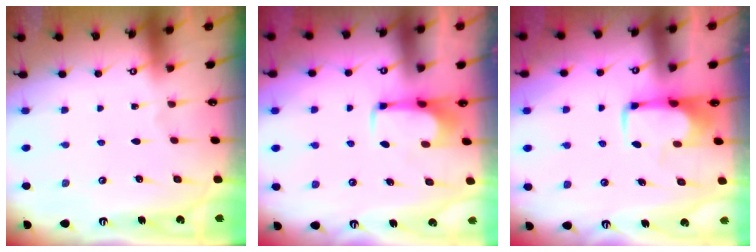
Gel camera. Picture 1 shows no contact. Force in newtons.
{"total": 2.0, "press": 2.0, "slide": 0.2}
{"total": 2.0, "press": 1.9, "slide": 0.4}